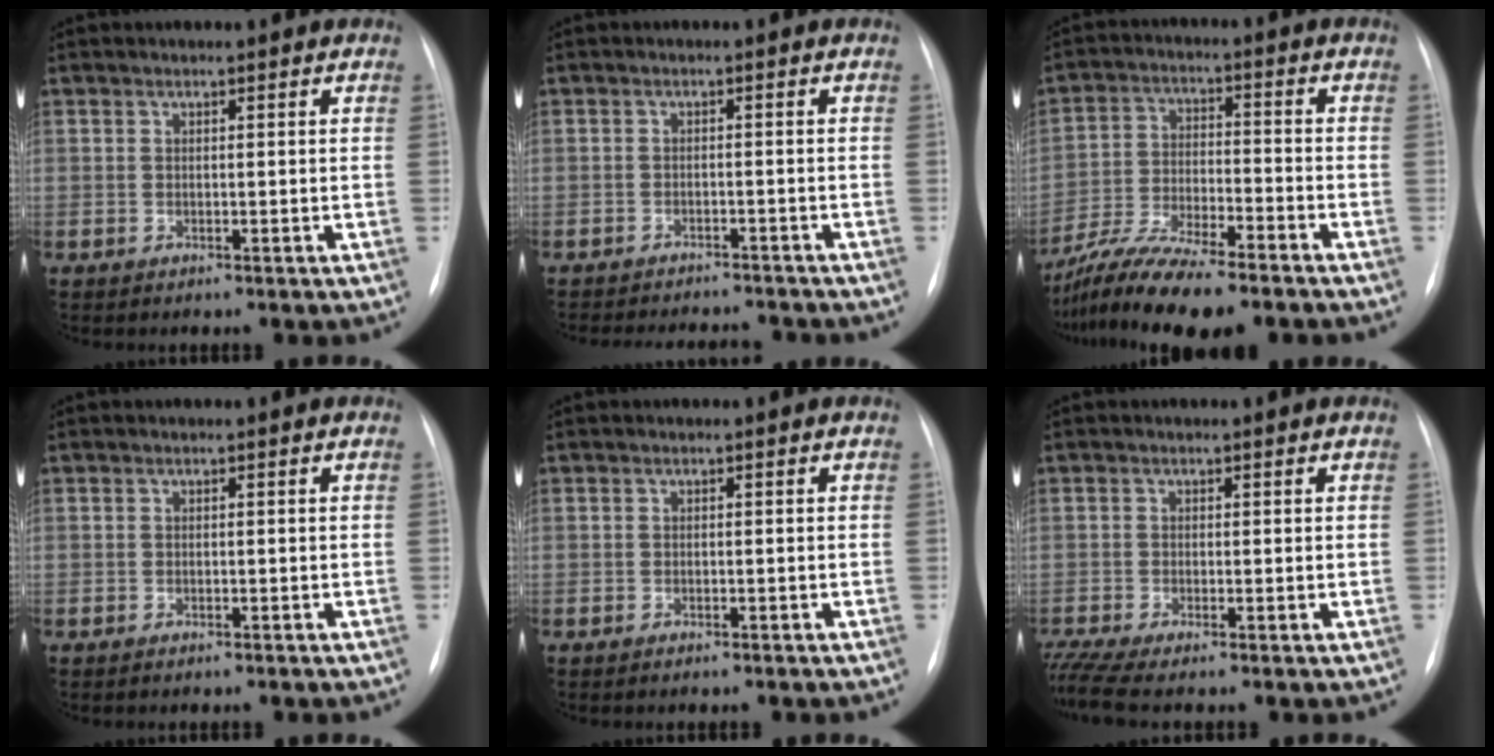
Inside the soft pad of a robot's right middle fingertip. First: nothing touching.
{"total": 10.0, "force": [-9.4, 2.1, 2.7], "torque": [-0.041, 0.005, -0.115]}
{"total": 12.8, "force": [-10.6, 1.3, 7.1], "torque": [-0.132, -0.014, -0.185]}
{"total": 0.8, "force": [-0.7, 0.2, 0.4], "torque": [-0.012, -0.002, -0.009]}
{"total": 1.0, "force": [-0.8, 0.3, 0.5], "torque": [-0.013, -0.002, -0.010]}
{"total": 3.7, "force": [-2.9, -0.1, 2.3], "torque": [-0.059, -0.006, -0.059]}